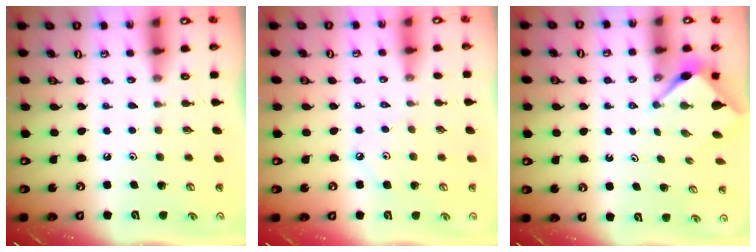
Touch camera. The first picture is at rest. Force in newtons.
{"total": 1.7, "press": 1.6, "slide": 0.3}
{"total": 2.9, "press": 2.9, "slide": 0.3}